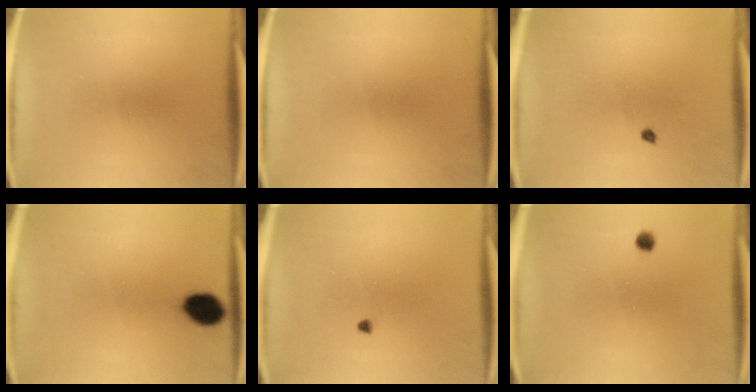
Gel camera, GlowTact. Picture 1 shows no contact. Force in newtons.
{"total": 0.0}
{"total": 0.6}
{"total": 7.0}
{"total": 0.7}
{"total": 1.3}